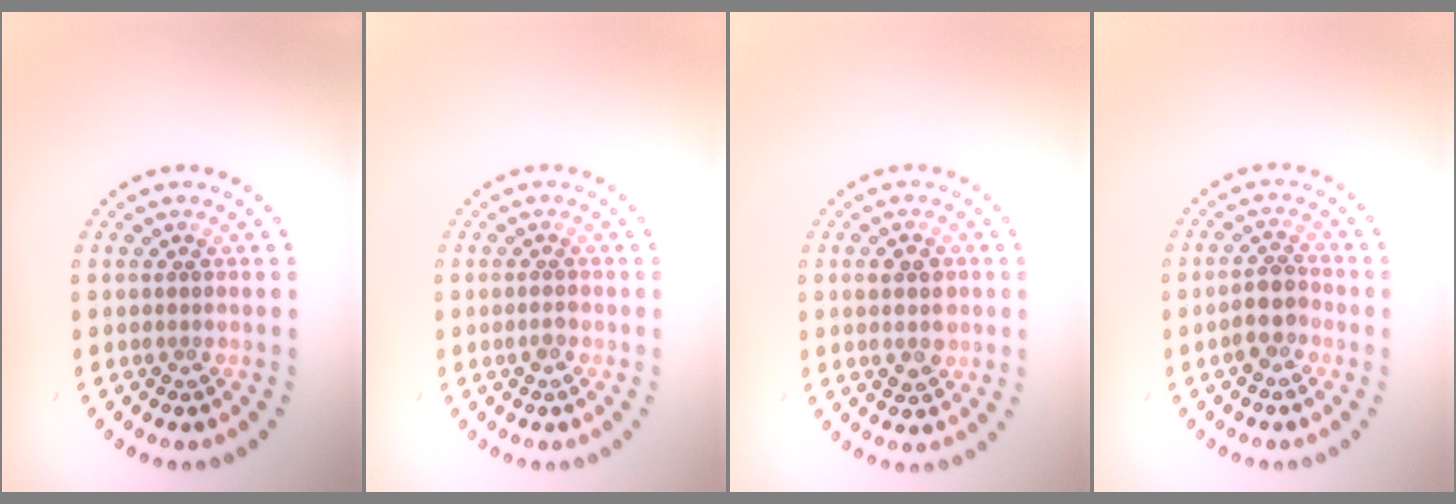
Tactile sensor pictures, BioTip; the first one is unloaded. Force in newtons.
{"total": 0.8, "press": 0.8, "slide": 0.1}
{"total": 2.7, "press": 2.7, "slide": 0.1}
{"total": 2.5, "press": 2.3, "slide": 1.0}